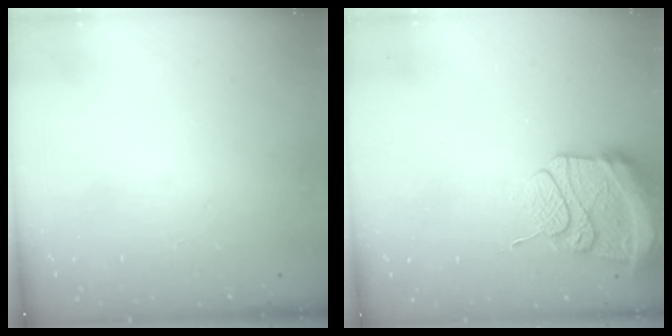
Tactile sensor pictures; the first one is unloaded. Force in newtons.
{"total": 15.5, "press": 15.3, "slide": 2.9}